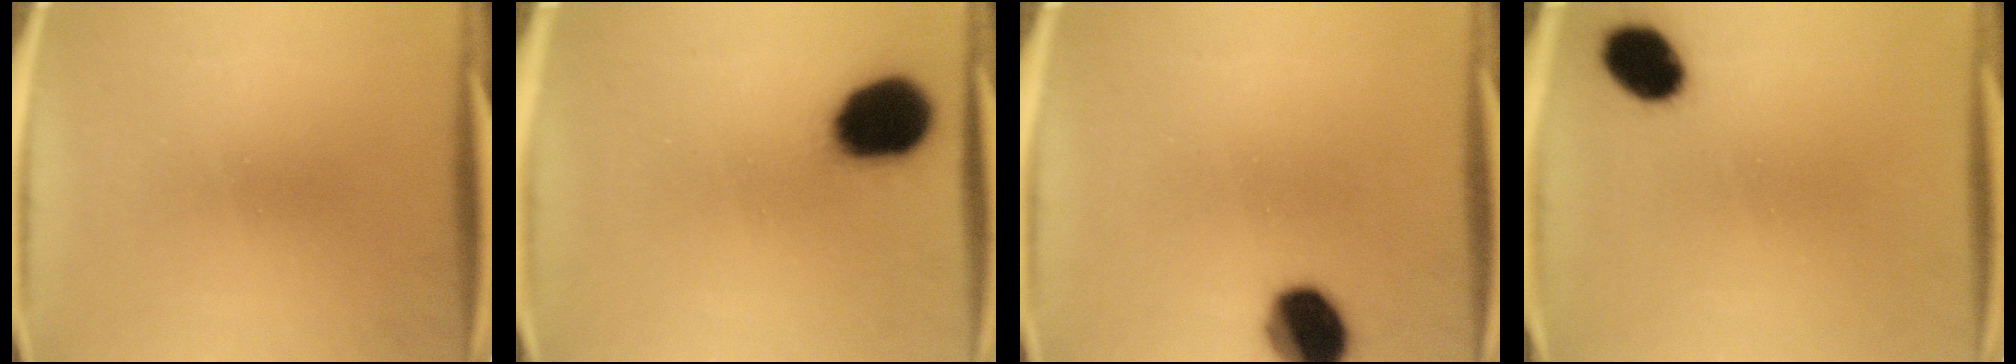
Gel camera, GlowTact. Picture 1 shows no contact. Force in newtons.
{"total": 15.2}
{"total": 11.6}
{"total": 8.7}